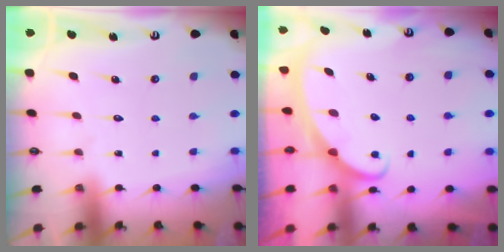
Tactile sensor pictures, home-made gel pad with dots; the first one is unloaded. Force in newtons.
{"total": 2.6, "press": 2.6, "slide": 0.3}